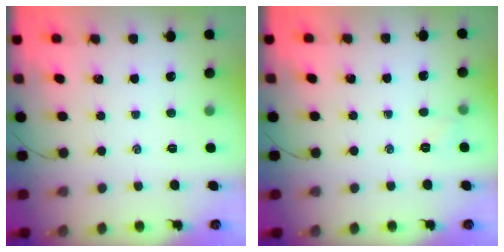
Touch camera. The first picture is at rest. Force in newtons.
{"total": 4.4, "press": 4.1, "slide": 1.4}